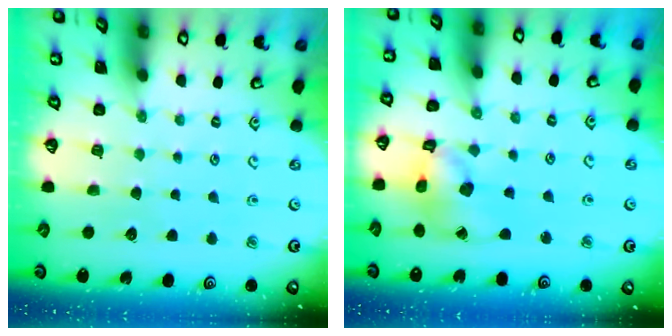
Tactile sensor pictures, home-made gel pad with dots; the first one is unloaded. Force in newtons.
{"total": 12.0, "press": 11.9, "slide": 1.5}